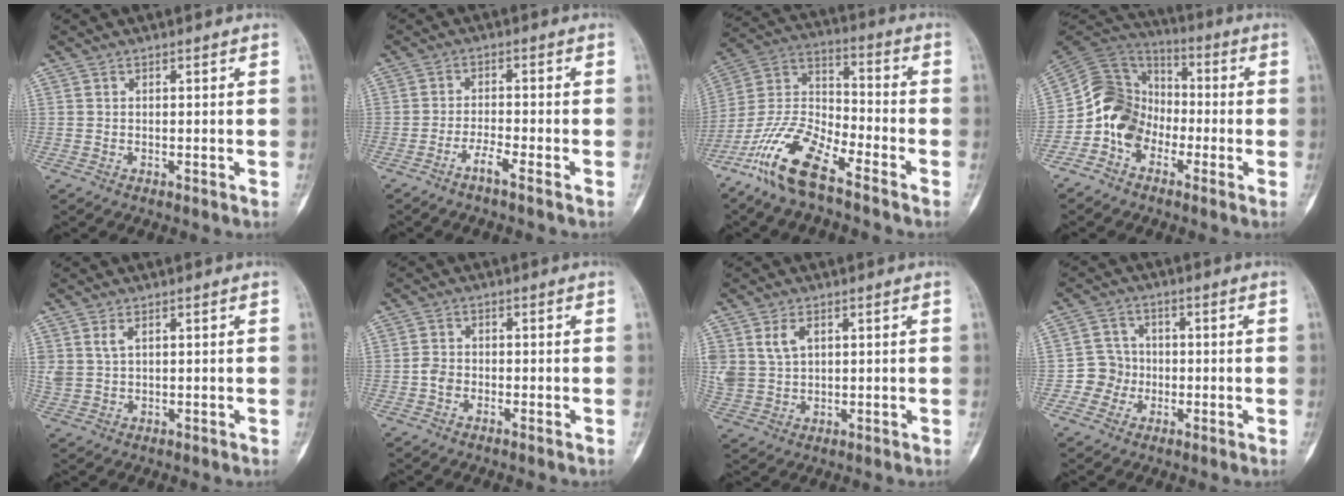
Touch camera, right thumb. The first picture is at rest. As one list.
[{"total": 3.2, "force": [-2.4, -0.2, 2.2], "torque": [-0.054, 0.011, -0.051]}, {"total": 14.7, "force": [-10.1, 4.2, 9.8], "torque": [-0.202, 0.058, -0.201]}, {"total": 12.5, "force": [-4.4, 9.9, 6.4], "torque": [-0.101, 0.067, -0.099]}, {"total": 2.9, "force": [1.4, 1.6, 2.0], "torque": [-0.047, 0.000, 0.038]}, {"total": 2.1, "force": [-1.0, 1.4, 1.3], "torque": [-0.024, 0.007, -0.025]}, {"total": 6.3, "force": [2.4, 4.2, 4.0], "torque": [-0.080, -0.003, 0.059]}, {"total": 4.3, "force": [-1.4, 4.1, 0.4], "torque": [0.022, 0.014, -0.034]}]